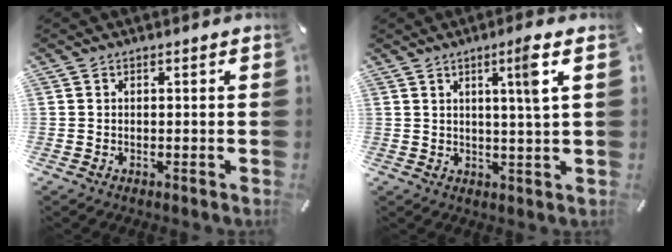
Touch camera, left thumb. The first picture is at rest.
{"total": 6.3, "force": [2.7, -0.3, 5.7], "torque": [-0.101, -0.009, 0.036]}